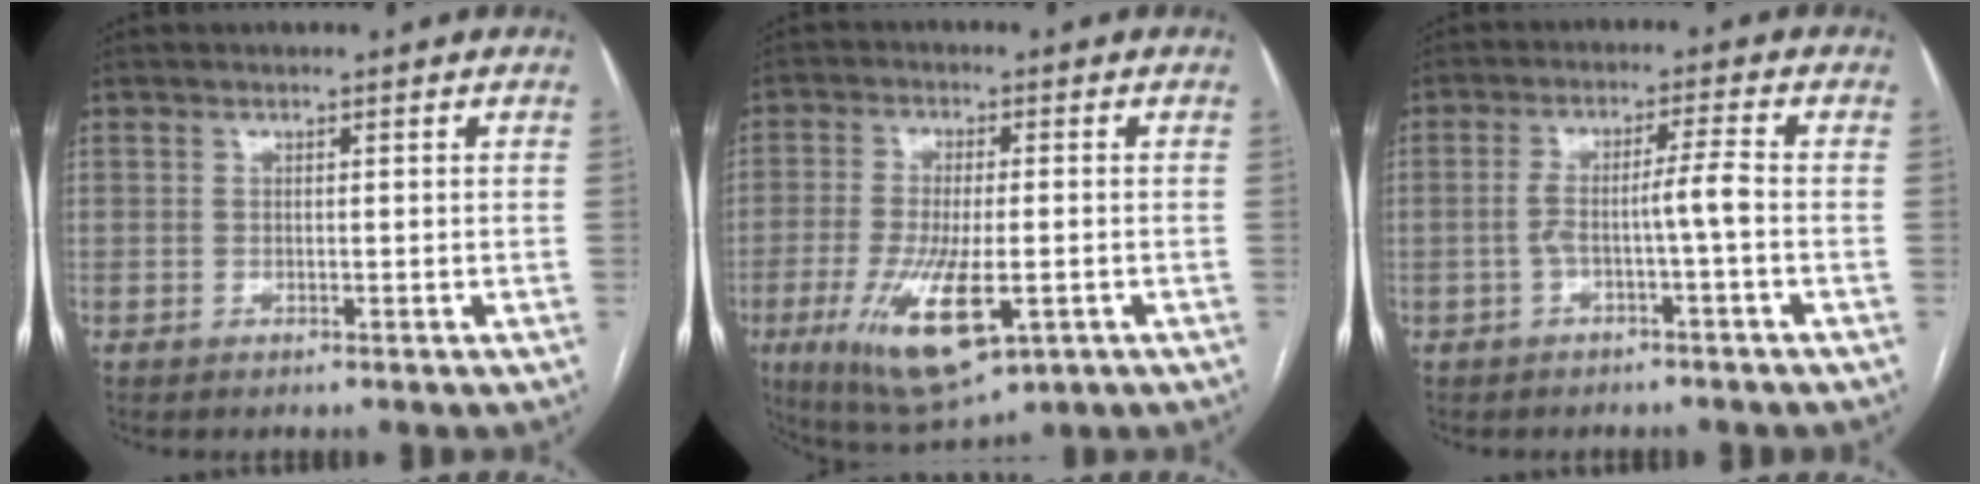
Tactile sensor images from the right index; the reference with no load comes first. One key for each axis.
{"total": 13.0, "fx": -4.2, "fy": 3.8, "fz": 11.6, "tx": -0.220, "ty": -0.026, "tz": -0.058}
{"total": 4.3, "fx": -1.3, "fy": -0.6, "fz": 4.1, "tx": -0.077, "ty": 0.021, "tz": -0.018}